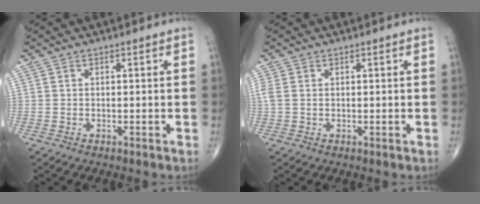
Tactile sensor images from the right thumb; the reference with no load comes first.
{"total": 2.0, "force": [0.4, 1.3, 1.5], "torque": [-0.054, 0.002, 0.008]}